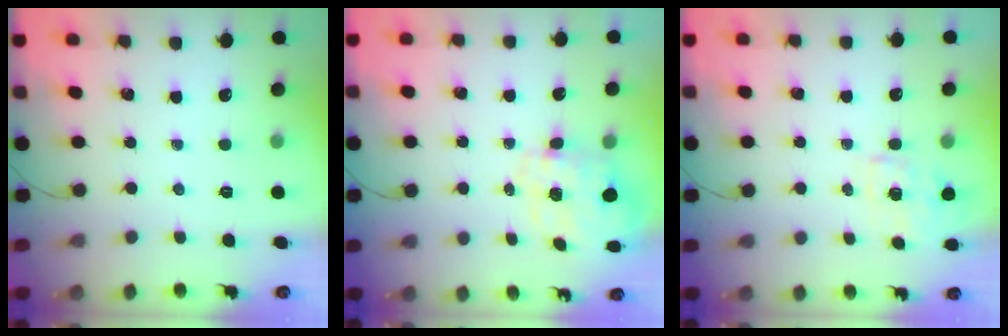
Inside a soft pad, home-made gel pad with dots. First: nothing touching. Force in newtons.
{"total": 9.9, "press": 9.8, "slide": 1.5}
{"total": 3.3, "press": 3.2, "slide": 0.7}